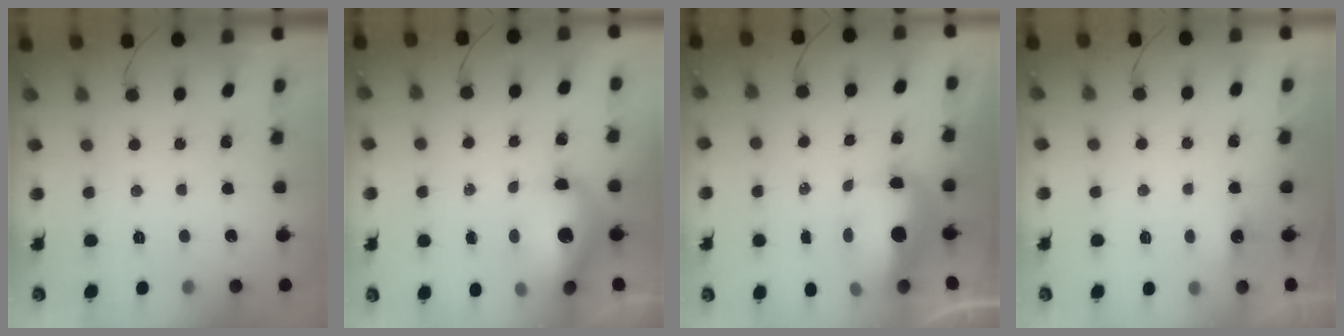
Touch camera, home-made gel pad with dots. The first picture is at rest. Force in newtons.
{"total": 13.0, "press": 12.7, "slide": 2.9}
{"total": 11.5, "press": 11.3, "slide": 2.2}
{"total": 1.7, "press": 1.5, "slide": 0.7}